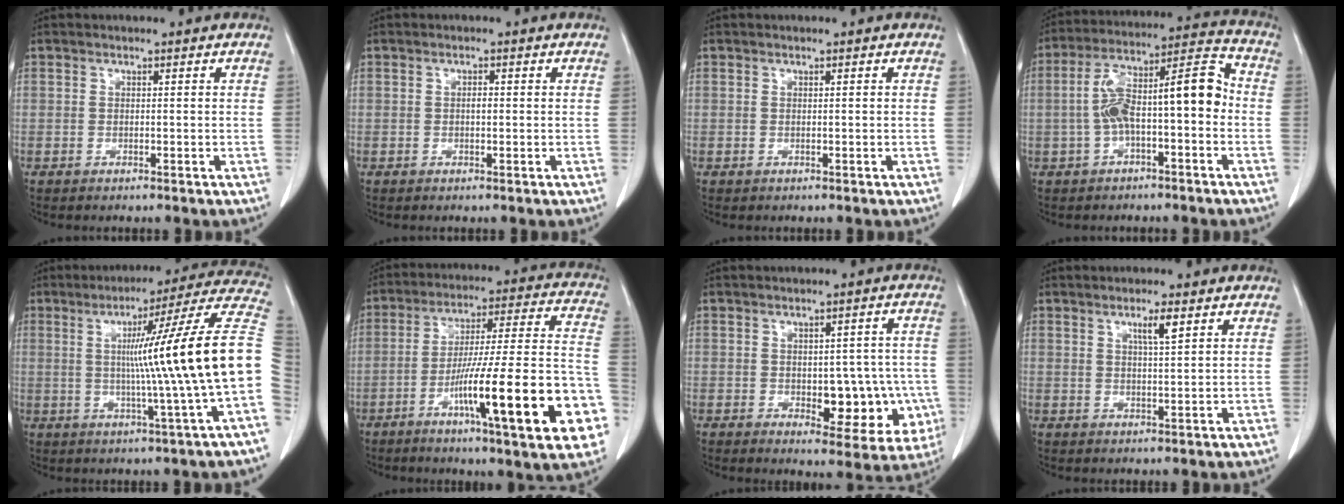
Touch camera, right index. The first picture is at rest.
{"total": 1.1, "force": [0.0, 0.5, 0.9], "torque": [-0.017, 0.002, 0.000]}
{"total": 0.0}
{"total": 13.1, "force": [-1.4, 3.5, 12.6], "torque": [-0.219, 0.052, -0.021]}
{"total": 19.4, "force": [-0.1, -2.4, 19.3], "torque": [-0.231, 0.021, -0.015]}
{"total": 24.6, "force": [-9.2, 1.8, 22.8], "torque": [-0.278, -0.001, -0.137]}
{"total": 10.6, "force": [-2.2, 5.4, 8.9], "torque": [-0.089, 0.012, -0.015]}
{"total": 3.1, "force": [1.6, 0.1, 2.7], "torque": [-0.047, -0.003, 0.028]}